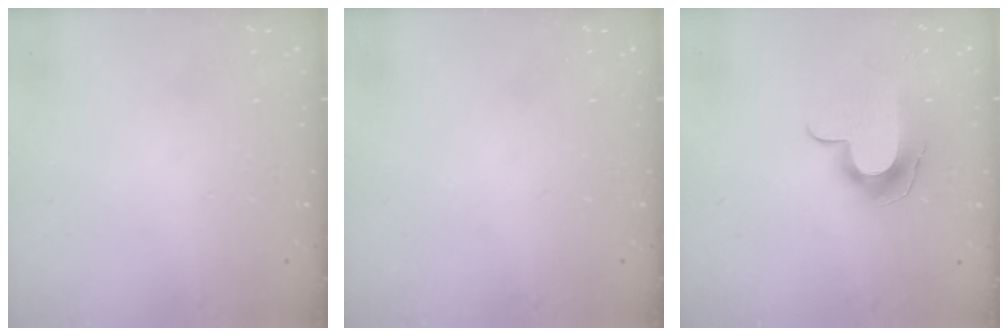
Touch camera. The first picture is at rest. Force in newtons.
{"total": 0.0}
{"total": 10.3, "press": 10.3, "slide": 0.7}